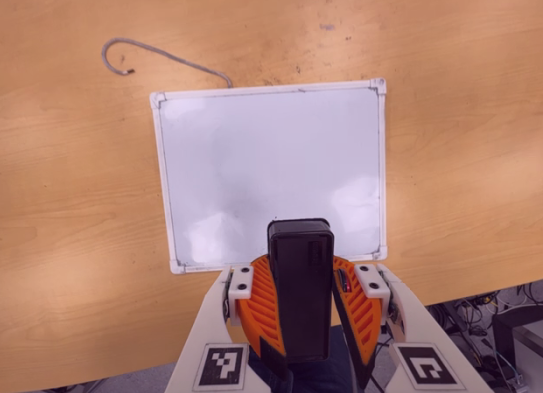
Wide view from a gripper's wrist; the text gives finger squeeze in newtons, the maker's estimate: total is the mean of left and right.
{"total": 11.4, "left": 11.5, "right": 11.3}